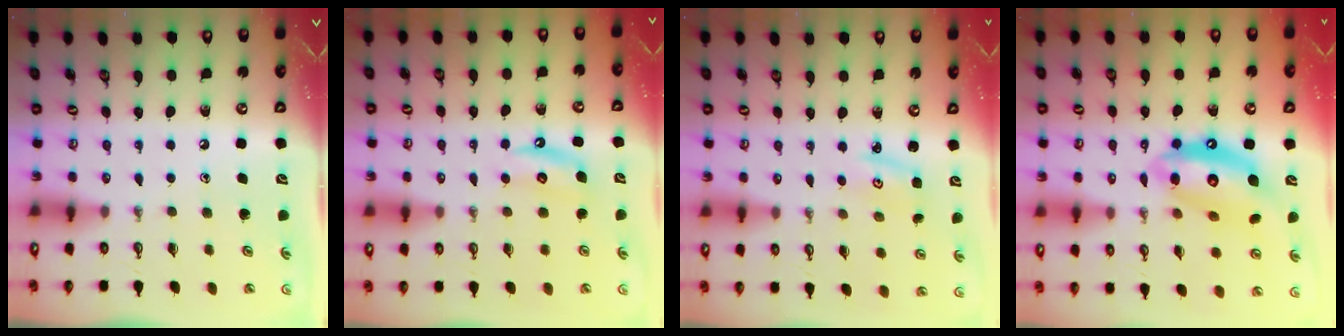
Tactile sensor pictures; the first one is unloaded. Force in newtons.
{"total": 5.4, "press": 5.4, "slide": 0.4}
{"total": 2.8, "press": 2.8, "slide": 0.4}
{"total": 15.1, "press": 15.0, "slide": 1.8}